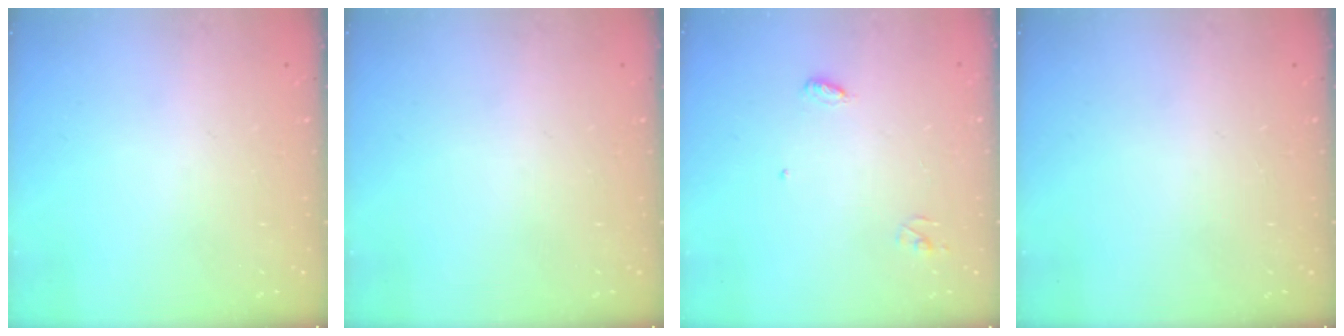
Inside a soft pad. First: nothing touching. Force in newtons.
{"total": 0.0}
{"total": 3.6, "press": 3.6, "slide": 0.3}
{"total": 0.0}